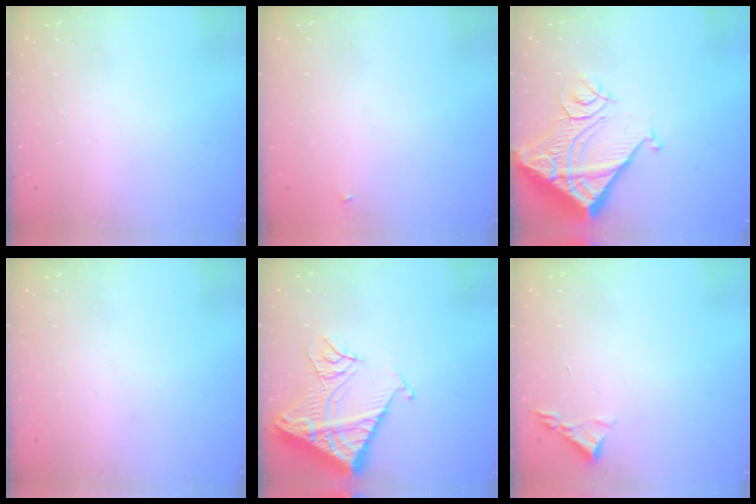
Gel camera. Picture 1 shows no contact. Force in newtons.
{"total": 2.3, "press": 2.3, "slide": 0.2}
{"total": 14.6, "press": 14.5, "slide": 2.0}
{"total": 0.0}
{"total": 15.7, "press": 15.6, "slide": 1.7}
{"total": 2.2, "press": 2.2, "slide": 0.3}